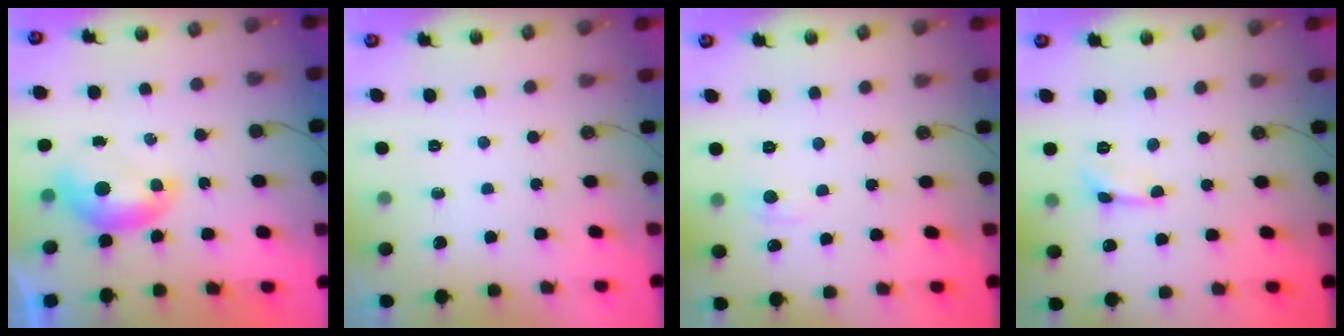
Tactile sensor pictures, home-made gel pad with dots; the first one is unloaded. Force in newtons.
{"total": 0.0}
{"total": 0.7, "press": 0.6, "slide": 0.4}
{"total": 0.9, "press": 0.8, "slide": 0.4}